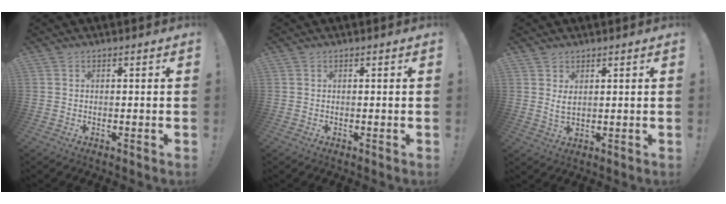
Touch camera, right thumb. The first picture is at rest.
{"total": 0.0}
{"total": 3.4, "force": [1.7, 1.7, 2.5], "torque": [-0.032, -0.010, 0.027]}